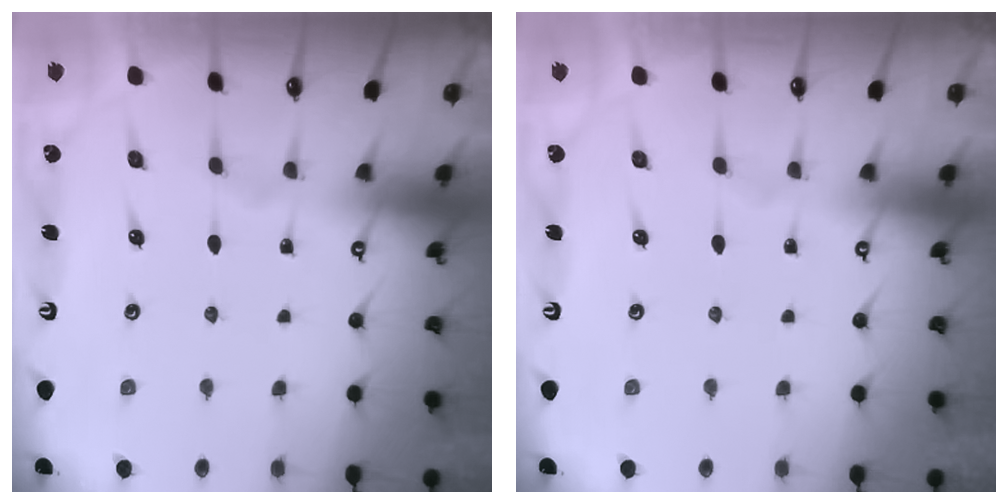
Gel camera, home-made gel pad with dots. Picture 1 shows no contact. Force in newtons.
{"total": 0.0}